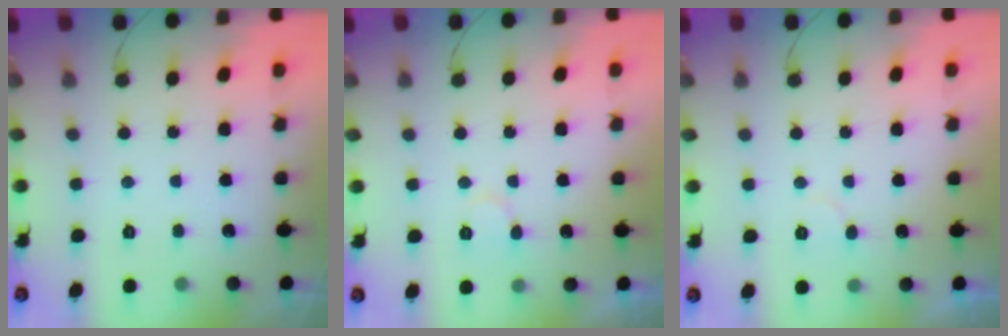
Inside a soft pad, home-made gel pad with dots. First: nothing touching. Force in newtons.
{"total": 5.7, "press": 5.7, "slide": 0.4}
{"total": 3.6, "press": 3.5, "slide": 0.4}